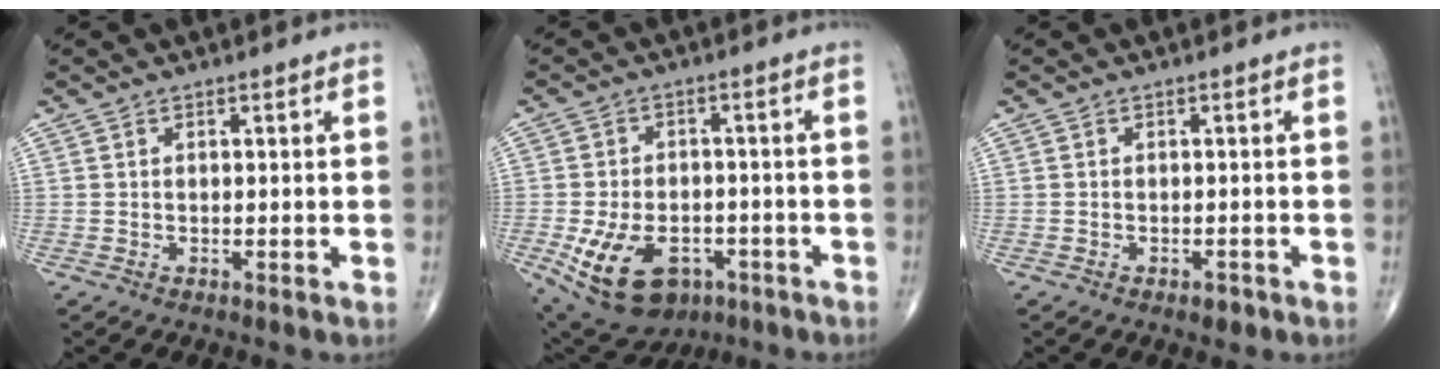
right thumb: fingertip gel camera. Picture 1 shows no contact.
{"total": 14.5, "force": [-5.6, 9.4, 9.5], "torque": [-0.164, 0.016, -0.074]}
{"total": 1.6, "force": [-1.0, 0.9, 0.9], "torque": [-0.011, 0.001, -0.012]}